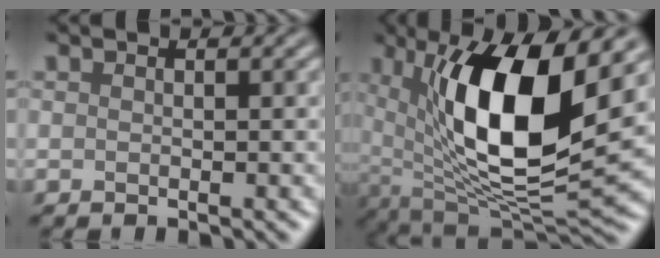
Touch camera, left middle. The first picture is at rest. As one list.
[{"total": 13.1, "force": [3.4, 4.8, 11.7], "torque": [-0.198, -0.010, 0.062]}]